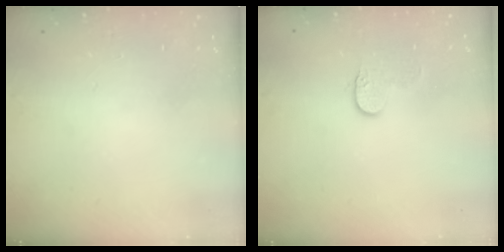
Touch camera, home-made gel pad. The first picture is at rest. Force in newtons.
{"total": 4.6, "press": 4.6, "slide": 0.3}